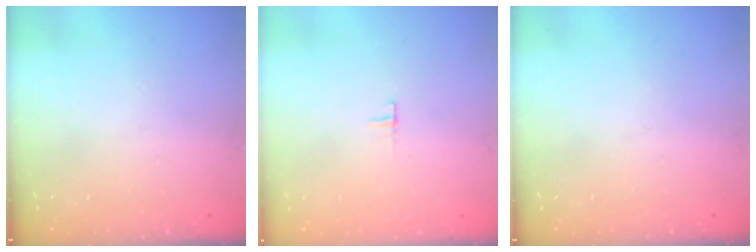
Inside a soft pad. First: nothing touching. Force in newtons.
{"total": 3.6, "press": 3.5, "slide": 0.3}
{"total": 0.0}